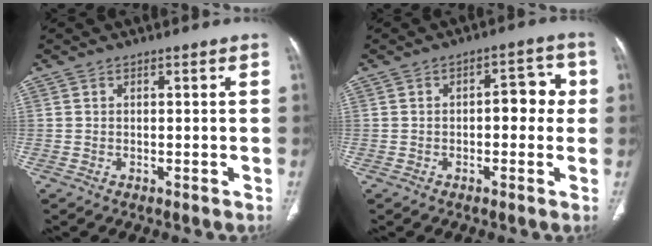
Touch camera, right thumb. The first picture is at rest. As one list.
[{"total": 6.1, "force": [0.0, 3.4, 5.1], "torque": [-0.035, 0.023, -0.007]}]